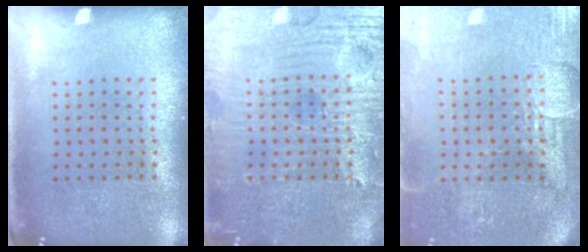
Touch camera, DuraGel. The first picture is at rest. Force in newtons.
{"total": 6.8, "press": 6.7, "slide": 0.7}
{"total": 3.9, "press": 3.4, "slide": 1.9}